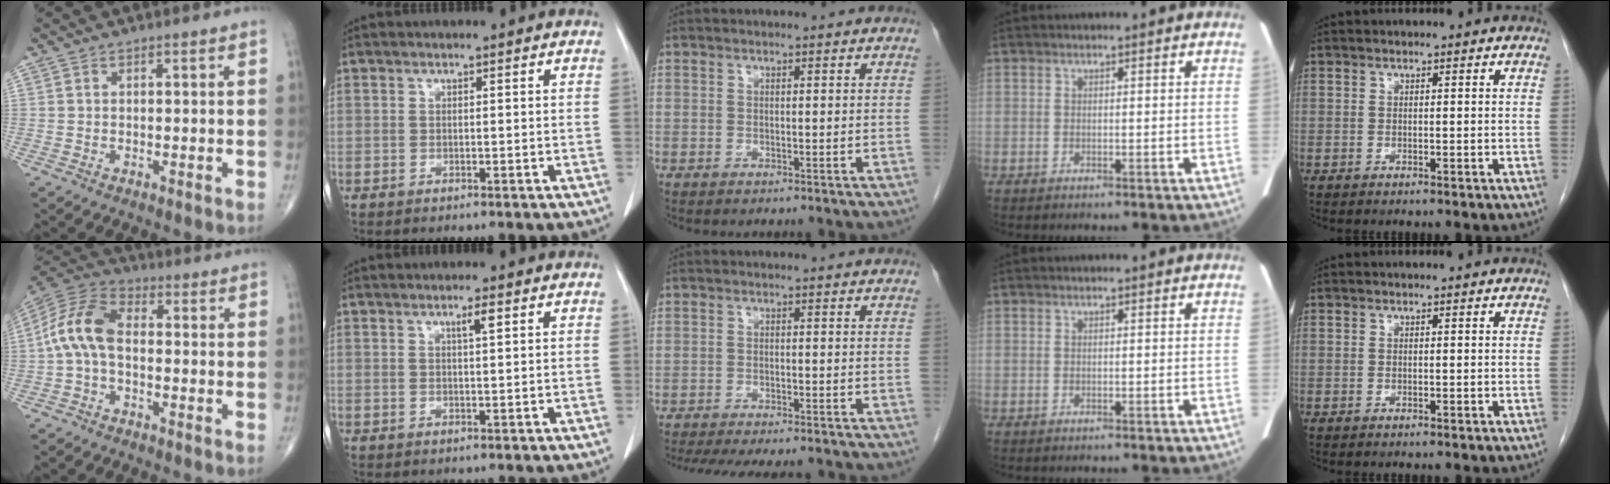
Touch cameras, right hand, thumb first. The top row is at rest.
{"thumb": {"total": 10.3, "force": [-0.7, 6.0, 8.4], "torque": [-0.169, 0.032, -0.027]}, "index": {"total": 1.9, "force": [0.9, 0.0, 1.6], "torque": [-0.030, -0.002, 0.015]}, "middle": {"total": 14.4, "force": [-12.7, 2.7, 6.2], "torque": [-0.122, -0.019, -0.168]}}